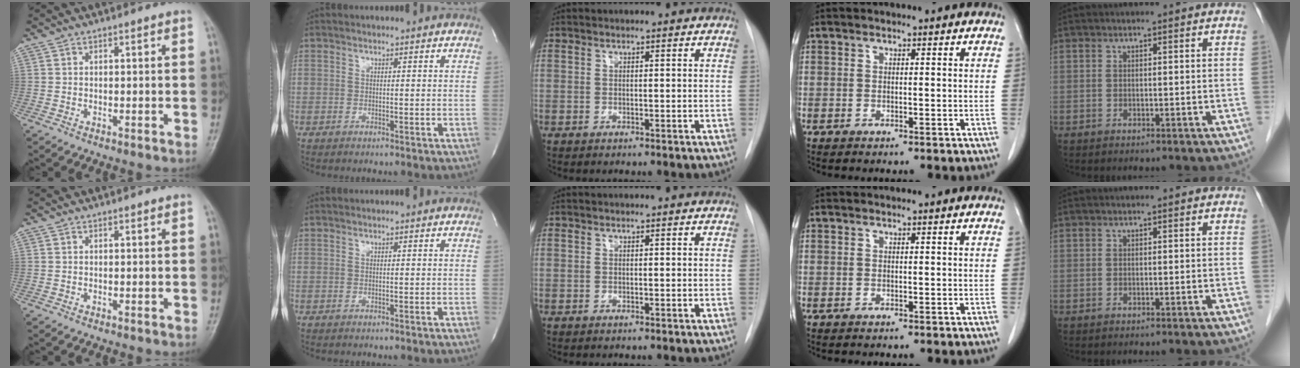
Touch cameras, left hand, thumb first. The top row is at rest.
{}